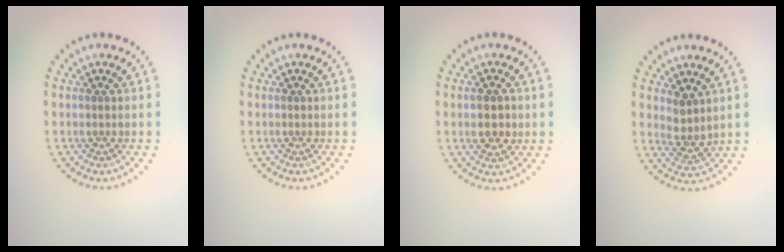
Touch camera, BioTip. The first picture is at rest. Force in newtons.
{"total": 0.0}
{"total": 1.9, "press": 1.9, "slide": 0.3}
{"total": 2.3, "press": 1.8, "slide": 1.5}